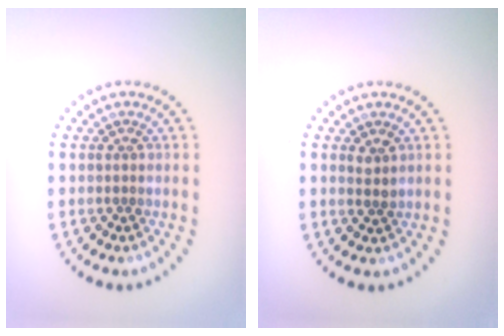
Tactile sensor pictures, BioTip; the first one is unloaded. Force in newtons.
{"total": 0.9, "press": 0.8, "slide": 0.4}